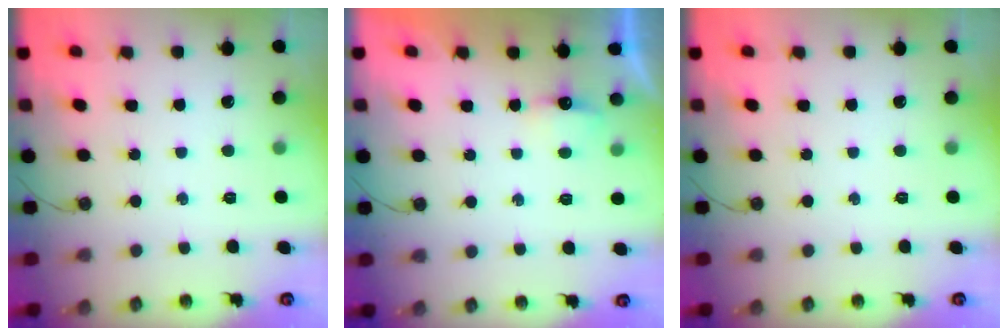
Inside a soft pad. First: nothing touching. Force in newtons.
{"total": 3.9, "press": 3.8, "slide": 0.7}
{"total": 0.0}